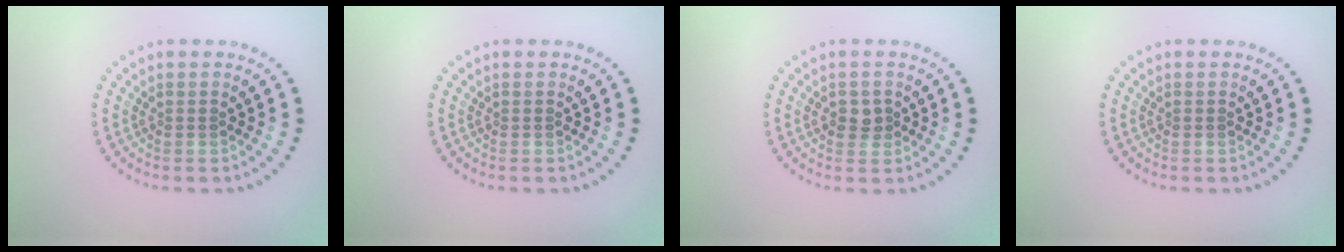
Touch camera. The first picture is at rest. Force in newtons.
{"total": 0.0}
{"total": 1.7, "press": 1.6, "slide": 0.4}
{"total": 0.0}